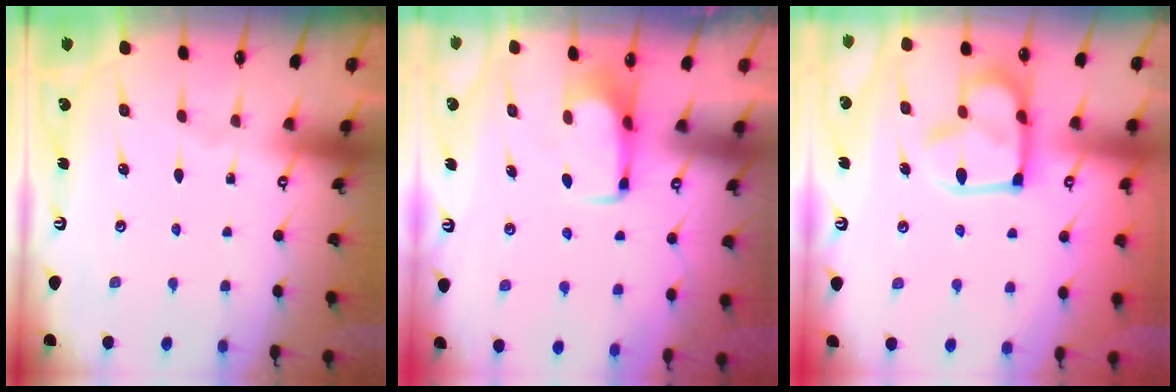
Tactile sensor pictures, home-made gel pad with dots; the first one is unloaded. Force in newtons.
{"total": 1.7, "press": 1.6, "slide": 0.5}
{"total": 9.4, "press": 9.3, "slide": 1.4}